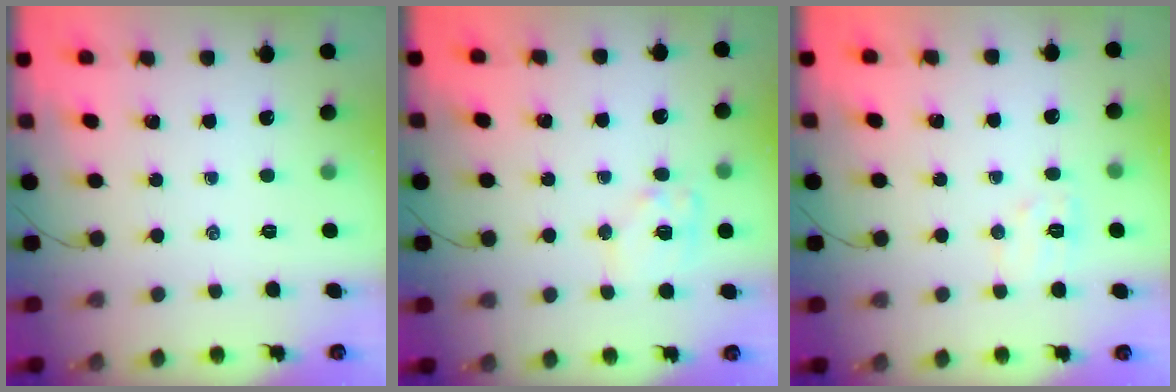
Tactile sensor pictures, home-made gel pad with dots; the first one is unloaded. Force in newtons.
{"total": 9.8, "press": 9.7, "slide": 1.3}
{"total": 6.1, "press": 6.0, "slide": 1.1}